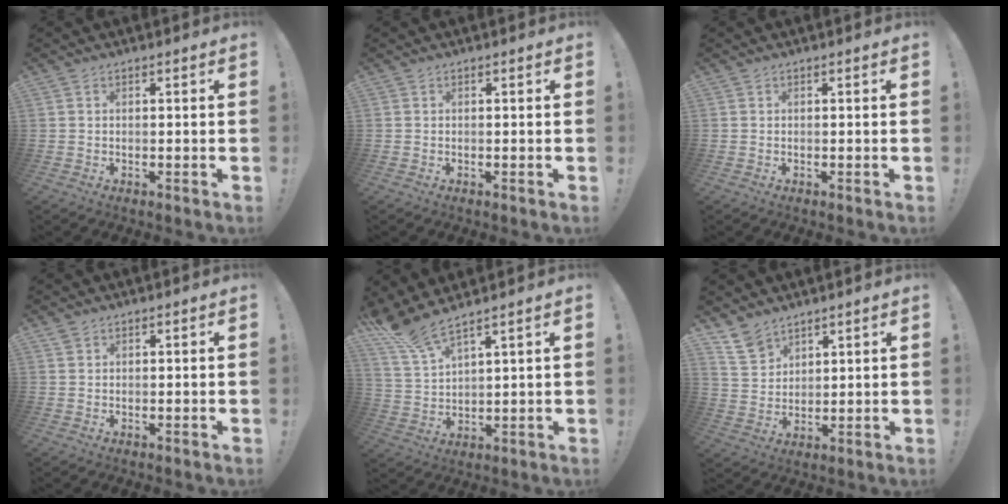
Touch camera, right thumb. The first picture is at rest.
{"total": 0.0}
{"total": 0.0}
{"total": 1.2, "force": [0.9, 0.6, 0.4], "torque": [-0.003, -0.003, 0.016]}
{"total": 7.8, "force": [6.6, 0.9, 4.0], "torque": [-0.093, -0.037, 0.125]}
{"total": 8.6, "force": [6.8, 4.8, 2.4], "torque": [-0.047, -0.041, 0.135]}